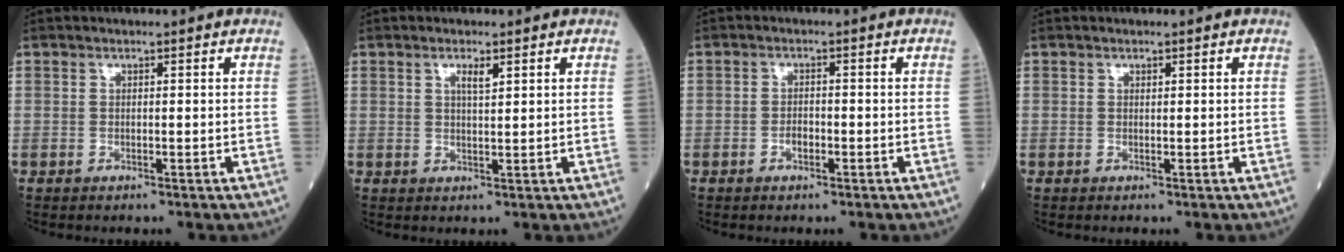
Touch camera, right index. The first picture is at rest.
{"total": 2.1, "force": [1.2, 0.2, 1.7], "torque": [-0.033, -0.001, 0.021]}
{"total": 1.7, "force": [-0.7, 0.8, 1.2], "torque": [-0.023, 0.003, -0.009]}
{"total": 0.0}